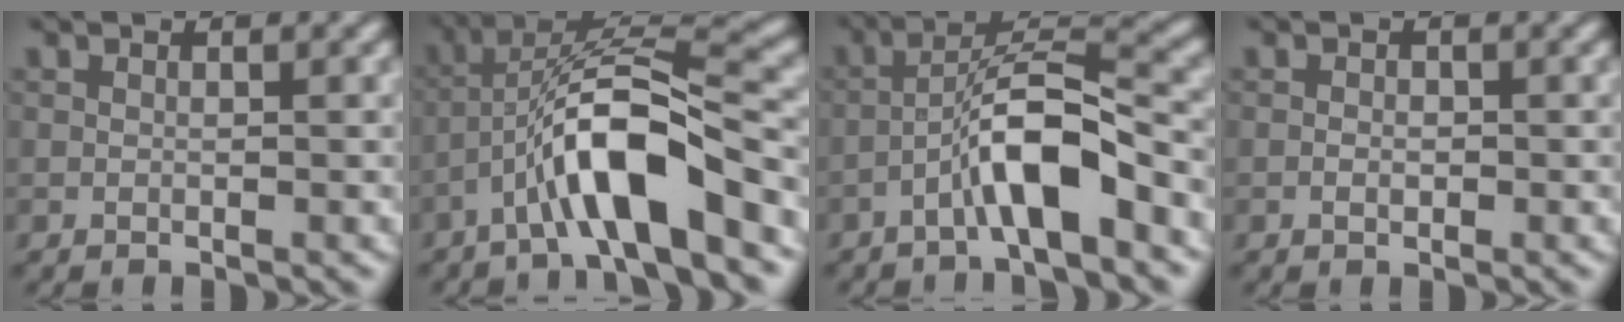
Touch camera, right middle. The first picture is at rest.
{"total": 8.7, "force": [-4.1, 2.0, 7.4], "torque": [-0.130, 0.020, -0.072]}
{"total": 6.2, "force": [-3.1, 1.3, 5.2], "torque": [-0.096, 0.023, -0.057]}
{"total": 0.8, "force": [-0.2, 0.6, 0.5], "torque": [-0.008, 0.000, -0.005]}